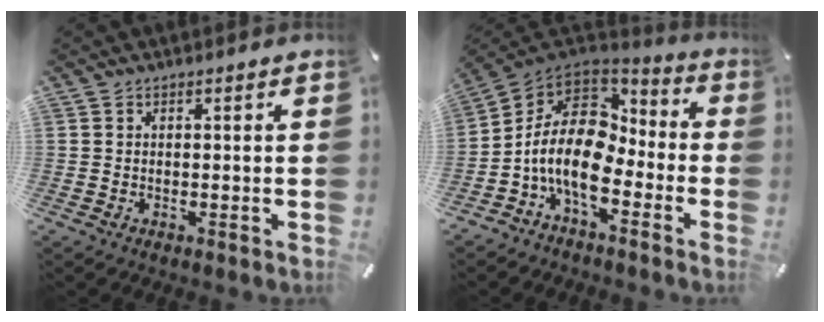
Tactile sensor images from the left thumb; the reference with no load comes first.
{"total": 15.2, "force": [-5.2, 8.9, 11.1], "torque": [-0.243, 0.014, -0.094]}